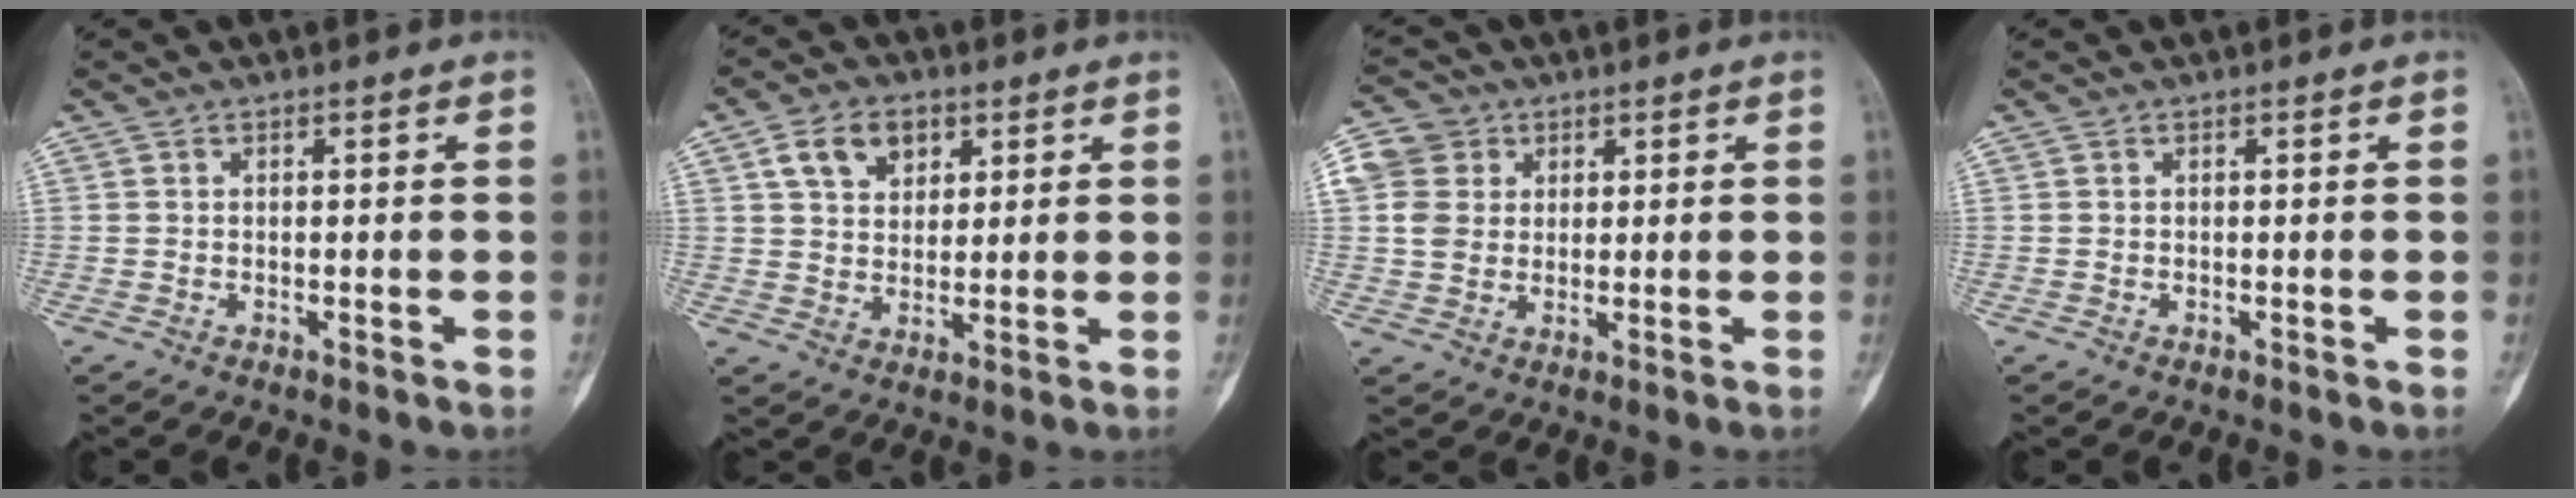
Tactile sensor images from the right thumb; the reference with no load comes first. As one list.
[{"total": 7.8, "force": [3.6, 5.4, 4.3], "torque": [-0.049, -0.009, 0.062]}, {"total": 7.3, "force": [1.9, 6.5, 2.7], "torque": [-0.039, 0.003, 0.033]}, {"total": 0.0}]